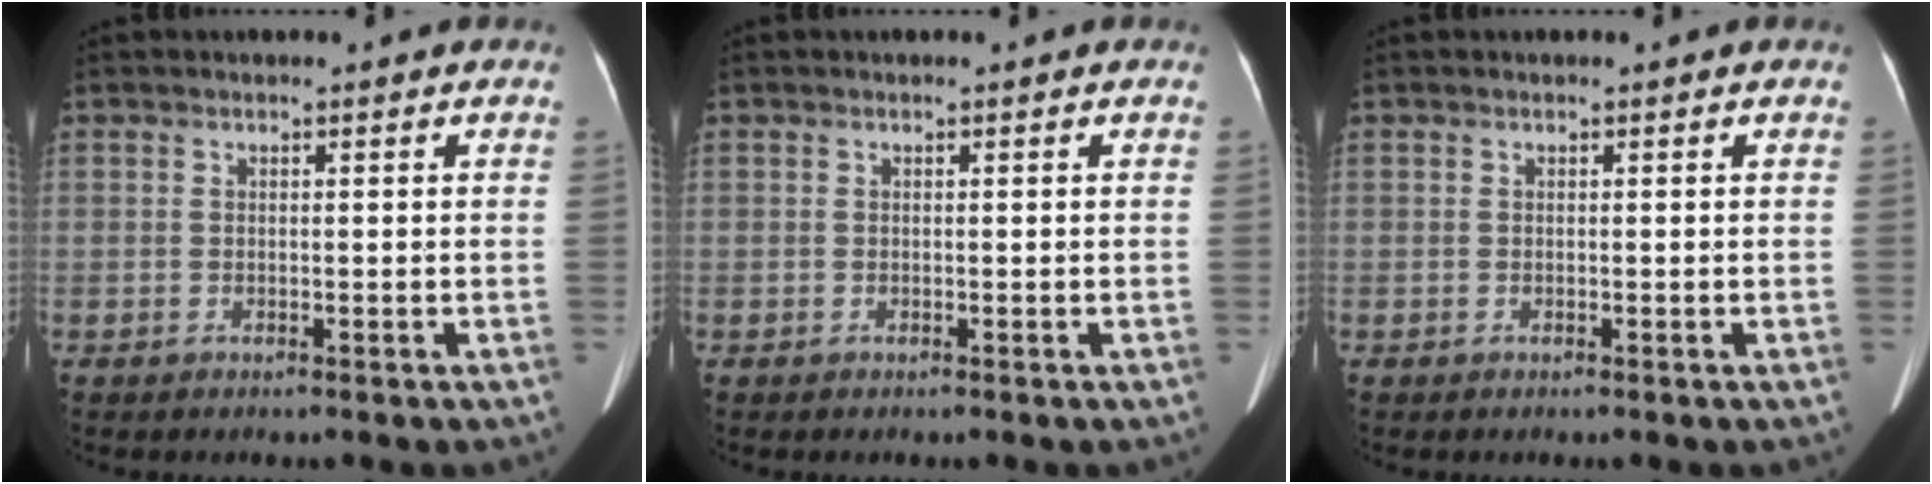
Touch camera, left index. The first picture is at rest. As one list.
[{"total": 0.0}, {"total": 0.0}]